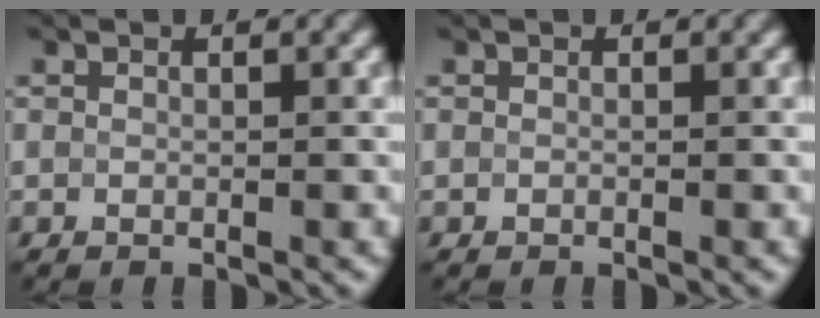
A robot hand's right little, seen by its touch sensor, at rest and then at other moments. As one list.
[{"total": 0.0}]